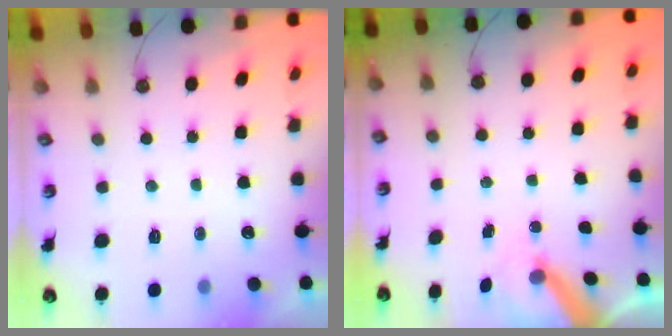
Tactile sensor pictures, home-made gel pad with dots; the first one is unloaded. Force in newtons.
{"total": 5.7, "press": 5.7, "slide": 0.7}